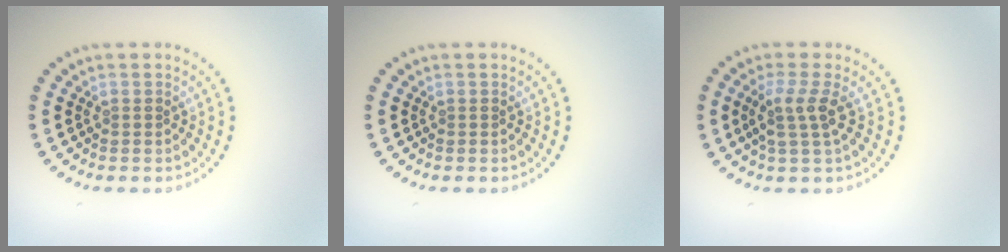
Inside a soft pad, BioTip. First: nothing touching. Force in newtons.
{"total": 0.0}
{"total": 2.5, "press": 1.9, "slide": 1.6}